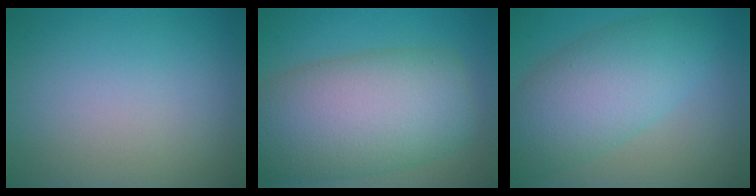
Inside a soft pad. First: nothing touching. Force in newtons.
{"total": 11.9, "press": 11.9, "slide": 0.3}
{"total": 7.3, "press": 7.3, "slide": 0.2}